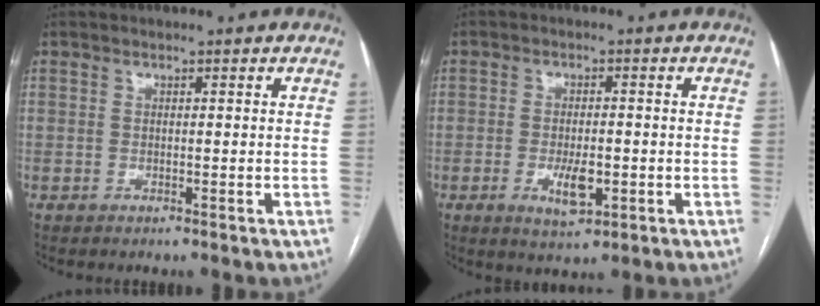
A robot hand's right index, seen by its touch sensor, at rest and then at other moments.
{"total": 5.1, "force": [-1.5, 1.9, 4.4], "torque": [-0.079, -0.004, -0.018]}